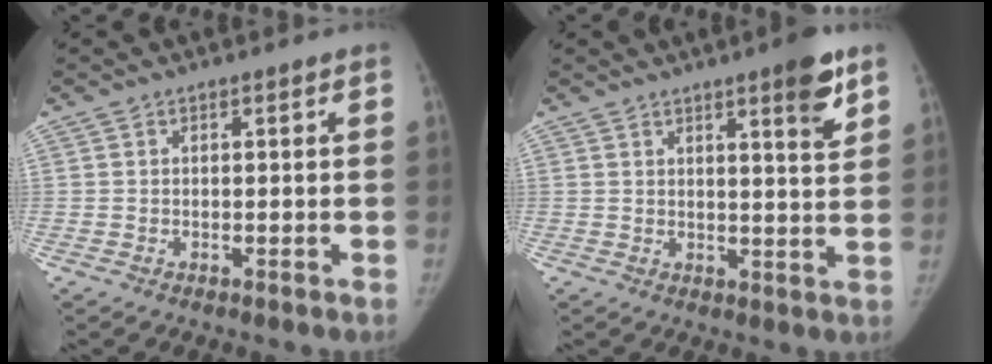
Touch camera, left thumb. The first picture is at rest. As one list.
[{"total": 6.7, "force": [4.1, 1.0, 5.2], "torque": [-0.060, -0.025, 0.054]}]